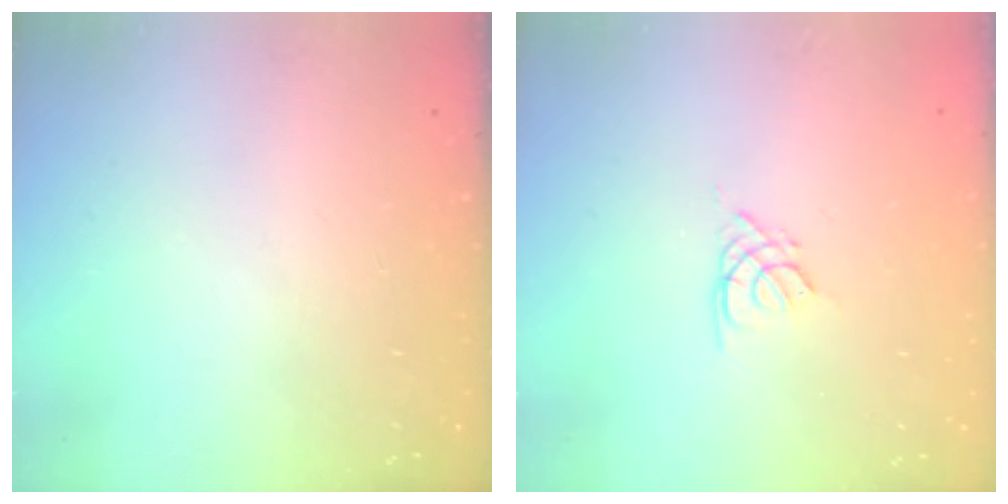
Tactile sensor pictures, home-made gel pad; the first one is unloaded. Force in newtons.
{"total": 2.6, "press": 2.6, "slide": 0.3}